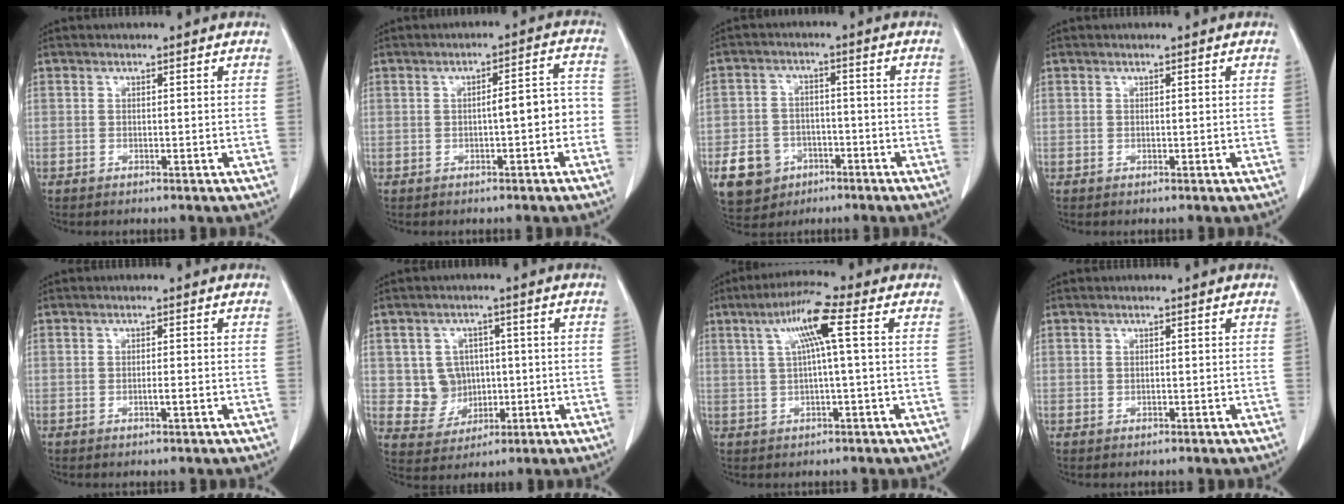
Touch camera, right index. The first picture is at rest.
{"total": 5.4, "force": [-1.3, 1.5, 5.1], "torque": [-0.064, 0.031, -0.017]}
{"total": 8.2, "force": [-3.8, 6.7, 2.7], "torque": [-0.061, 0.010, -0.055]}
{"total": 0.0}
{"total": 1.4, "force": [-0.5, 0.1, 1.3], "torque": [-0.023, 0.000, -0.009]}
{"total": 6.2, "force": [0.4, 5.9, 1.8], "torque": [-0.027, 0.014, 0.015]}
{"total": 7.3, "force": [1.9, -0.2, 7.0], "torque": [-0.132, 0.023, 0.036]}
{"total": 0.0}